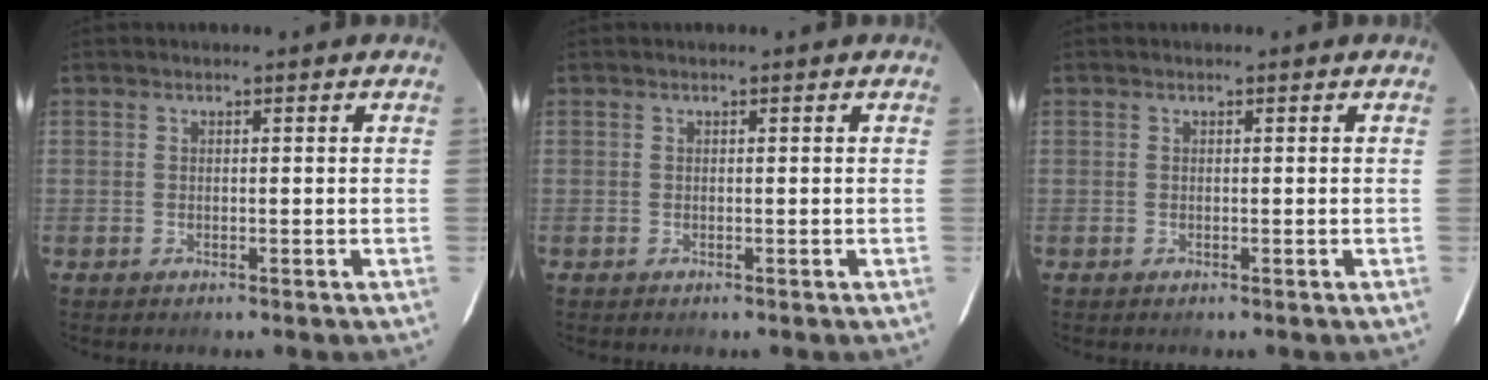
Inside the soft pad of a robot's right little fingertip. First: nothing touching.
{"total": 0.0}
{"total": 0.0}